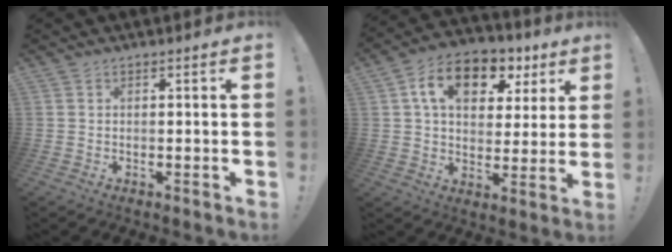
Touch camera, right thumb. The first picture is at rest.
{"total": 14.4, "force": [6.2, 9.5, 8.9], "torque": [-0.147, -0.014, 0.112]}